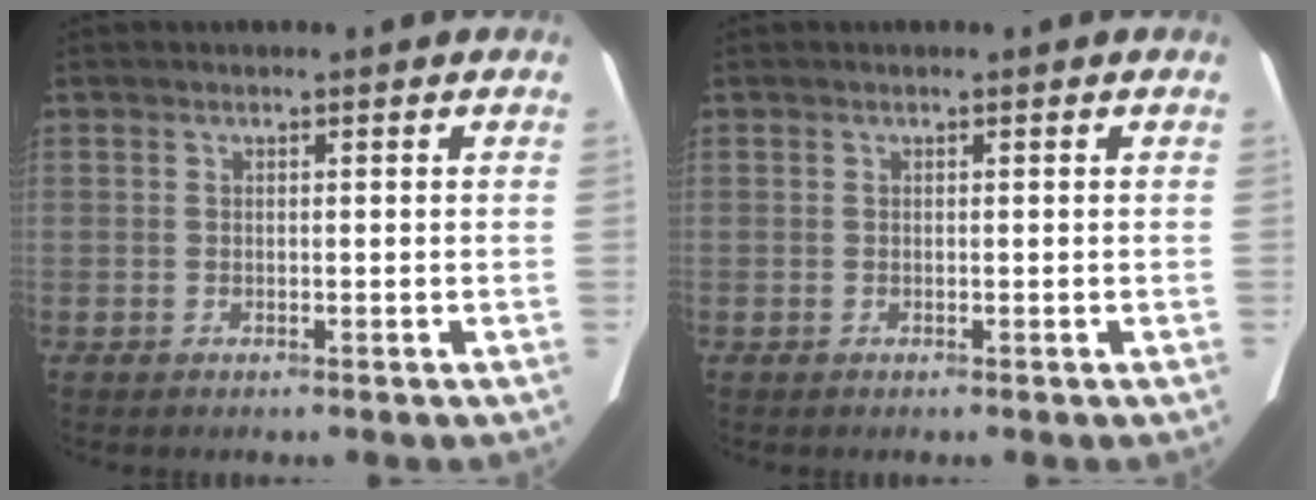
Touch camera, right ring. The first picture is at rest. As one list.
[{"total": 0.0}]